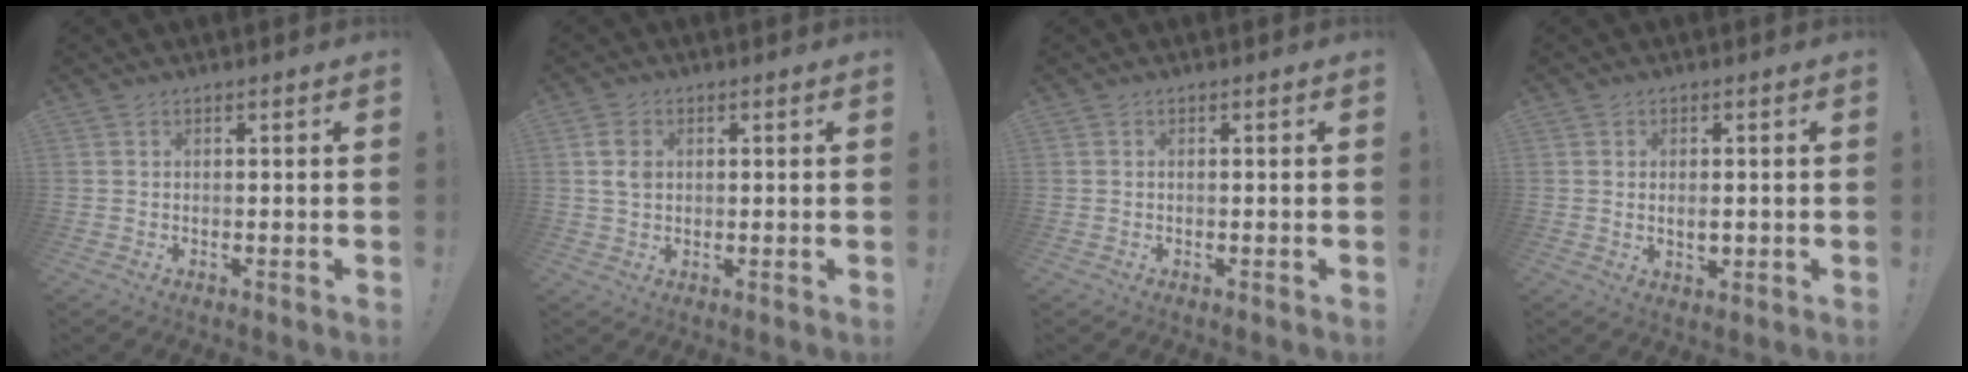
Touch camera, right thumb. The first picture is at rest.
{"total": 5.2, "force": [1.2, 4.0, 3.0], "torque": [-0.048, 0.007, 0.024]}
{"total": 0.0}
{"total": 2.7, "force": [0.0, 1.7, 2.0], "torque": [-0.031, 0.002, -0.001]}